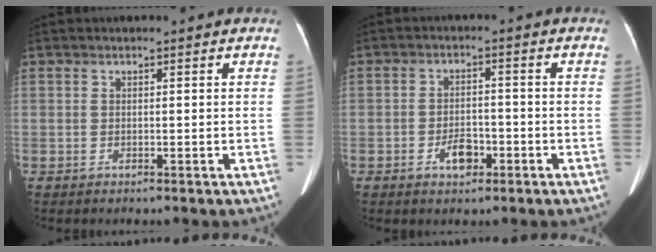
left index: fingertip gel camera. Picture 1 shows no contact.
{"total": 3.9, "force": [-2.1, 2.1, 2.6], "torque": [-0.044, 0.005, -0.032]}